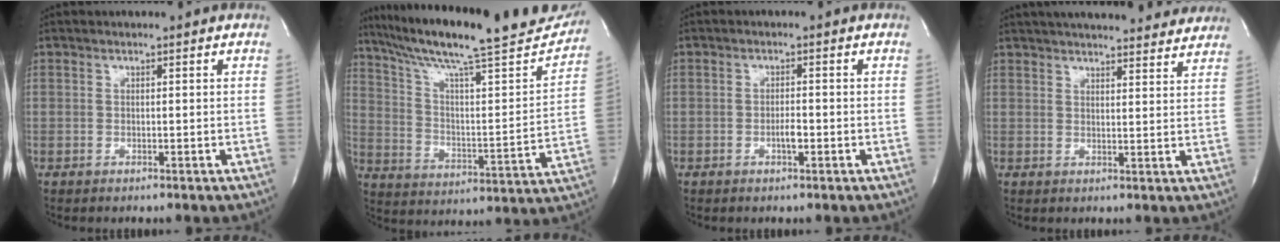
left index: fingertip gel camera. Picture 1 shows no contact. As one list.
[{"total": 27.9, "force": [23.7, 2.7, 14.4], "torque": [-0.234, -0.029, 0.335]}, {"total": 1.8, "force": [-0.7, 0.4, 1.6], "torque": [-0.030, 0.000, -0.012]}, {"total": 21.2, "force": [19.2, 3.7, 8.1], "torque": [-0.125, 0.023, 0.246]}]